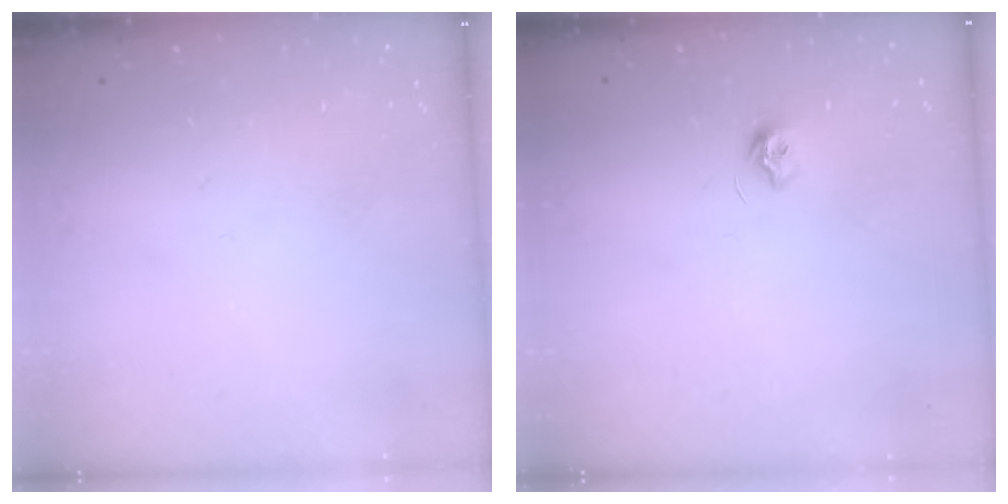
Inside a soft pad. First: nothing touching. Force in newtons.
{"total": 6.4, "press": 6.3, "slide": 0.6}